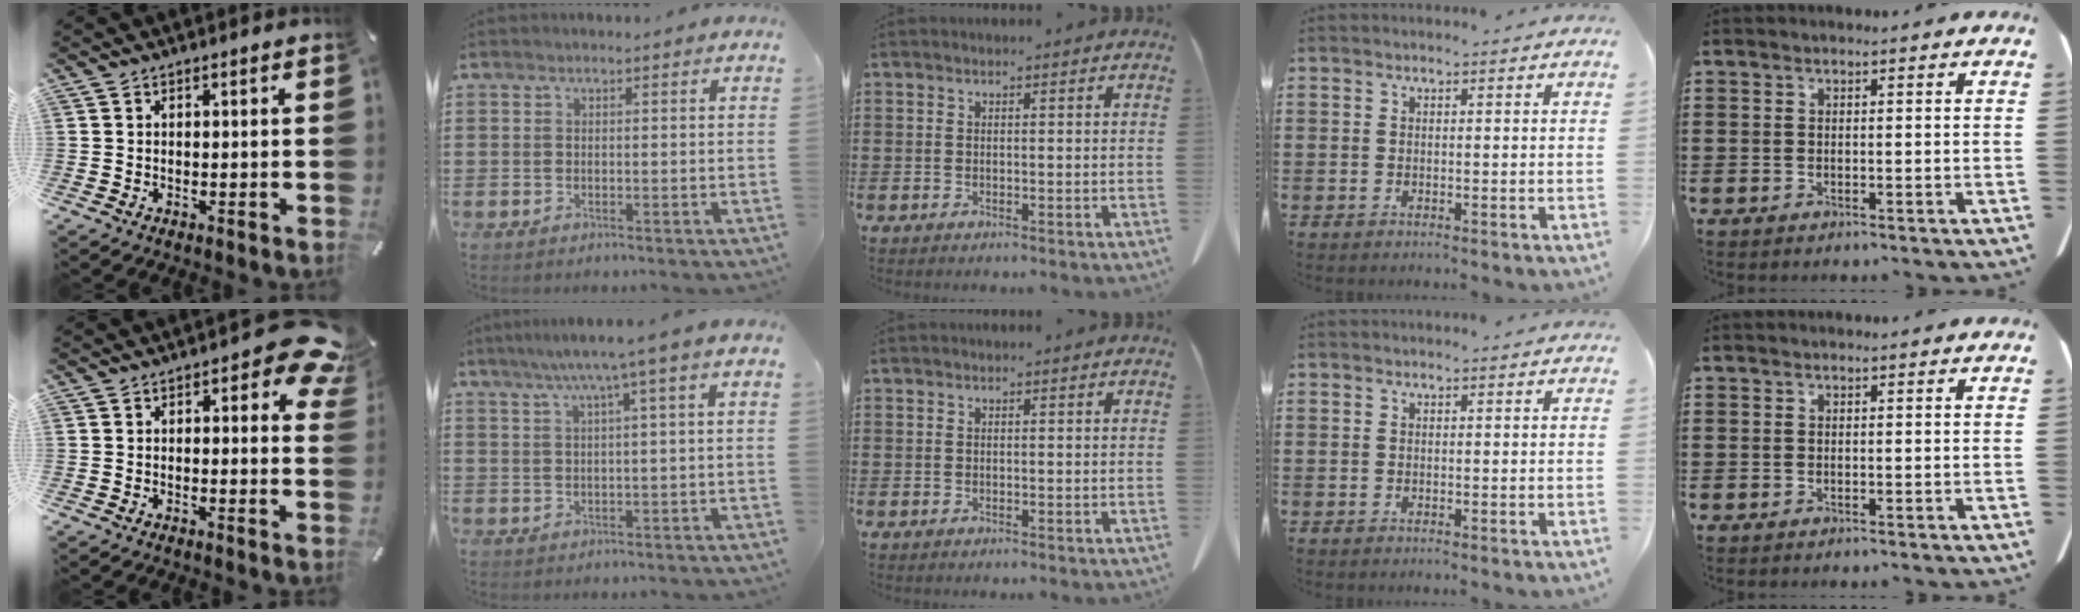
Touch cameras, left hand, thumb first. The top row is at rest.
{"thumb": {"total": 7.8, "force": [3.1, 3.7, 6.1], "torque": [-0.062, -0.013, 0.048]}, "index": {"total": 4.5, "force": [1.4, -0.5, 4.2], "torque": [-0.085, -0.006, 0.017]}}